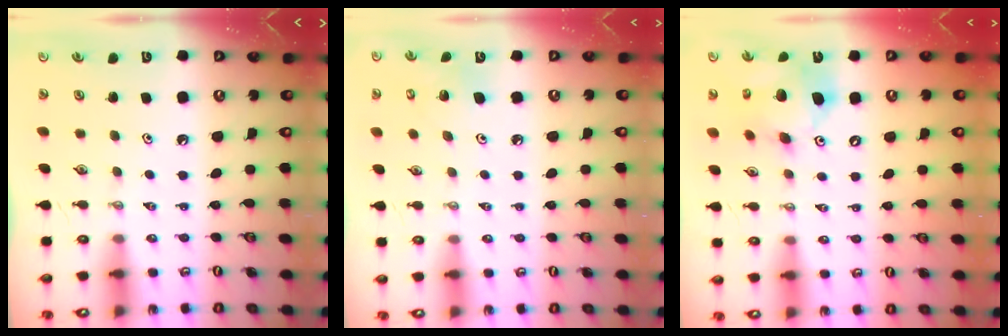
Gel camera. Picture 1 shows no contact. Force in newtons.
{"total": 5.5, "press": 5.2, "slide": 1.5}
{"total": 13.9, "press": 13.7, "slide": 2.4}